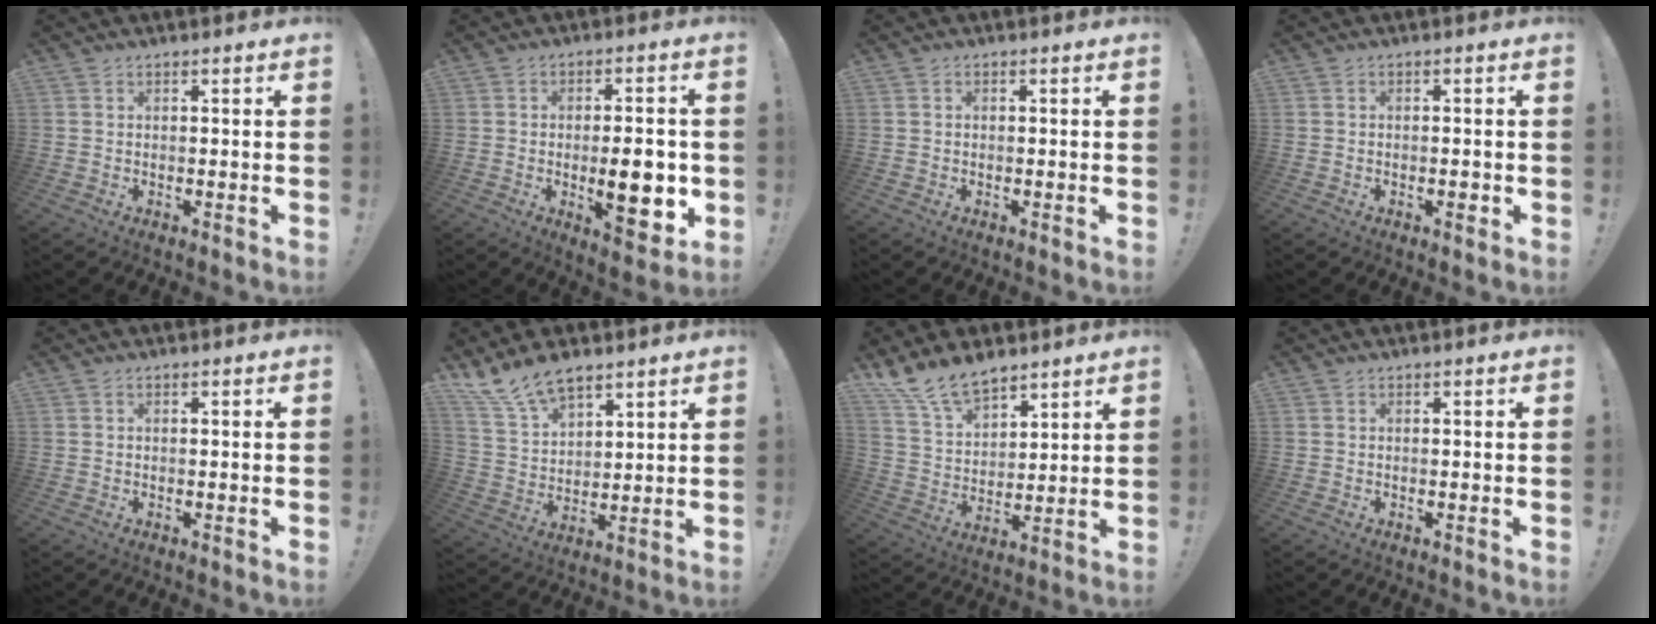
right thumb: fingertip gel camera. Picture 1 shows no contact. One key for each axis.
{"total": 13.1, "fx": -2.2, "fy": 5.1, "fz": 11.8, "tx": -0.159, "ty": -0.004, "tz": -0.033}
{"total": 0.5, "fx": -0.3, "fy": 0.4, "fz": 0.2, "tx": -0.006, "ty": 0.001, "tz": -0.004}
{"total": 1.7, "fx": -0.7, "fy": 0.7, "fz": 1.4, "tx": -0.012, "ty": 0.001, "tz": -0.013}
{"total": 0.0}
{"total": 11.9, "fx": 9.5, "fy": 5.3, "fz": 4.9, "tx": -0.109, "ty": -0.053, "tz": 0.185}
{"total": 12.9, "fx": 10.6, "fy": 6.0, "fz": 4.4, "tx": -0.093, "ty": -0.072, "tz": 0.203}
{"total": 0.0}